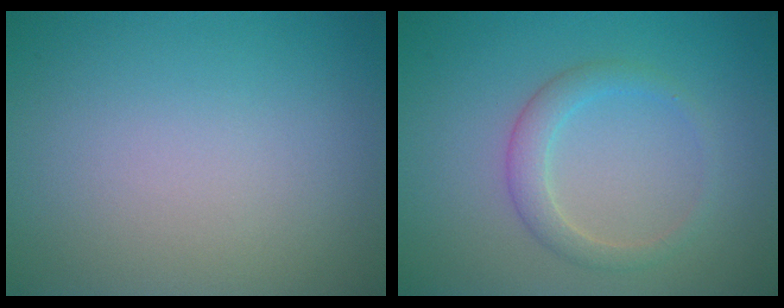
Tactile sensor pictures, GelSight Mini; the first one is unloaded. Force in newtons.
{"total": 2.2, "press": 2.2, "slide": 0.1}